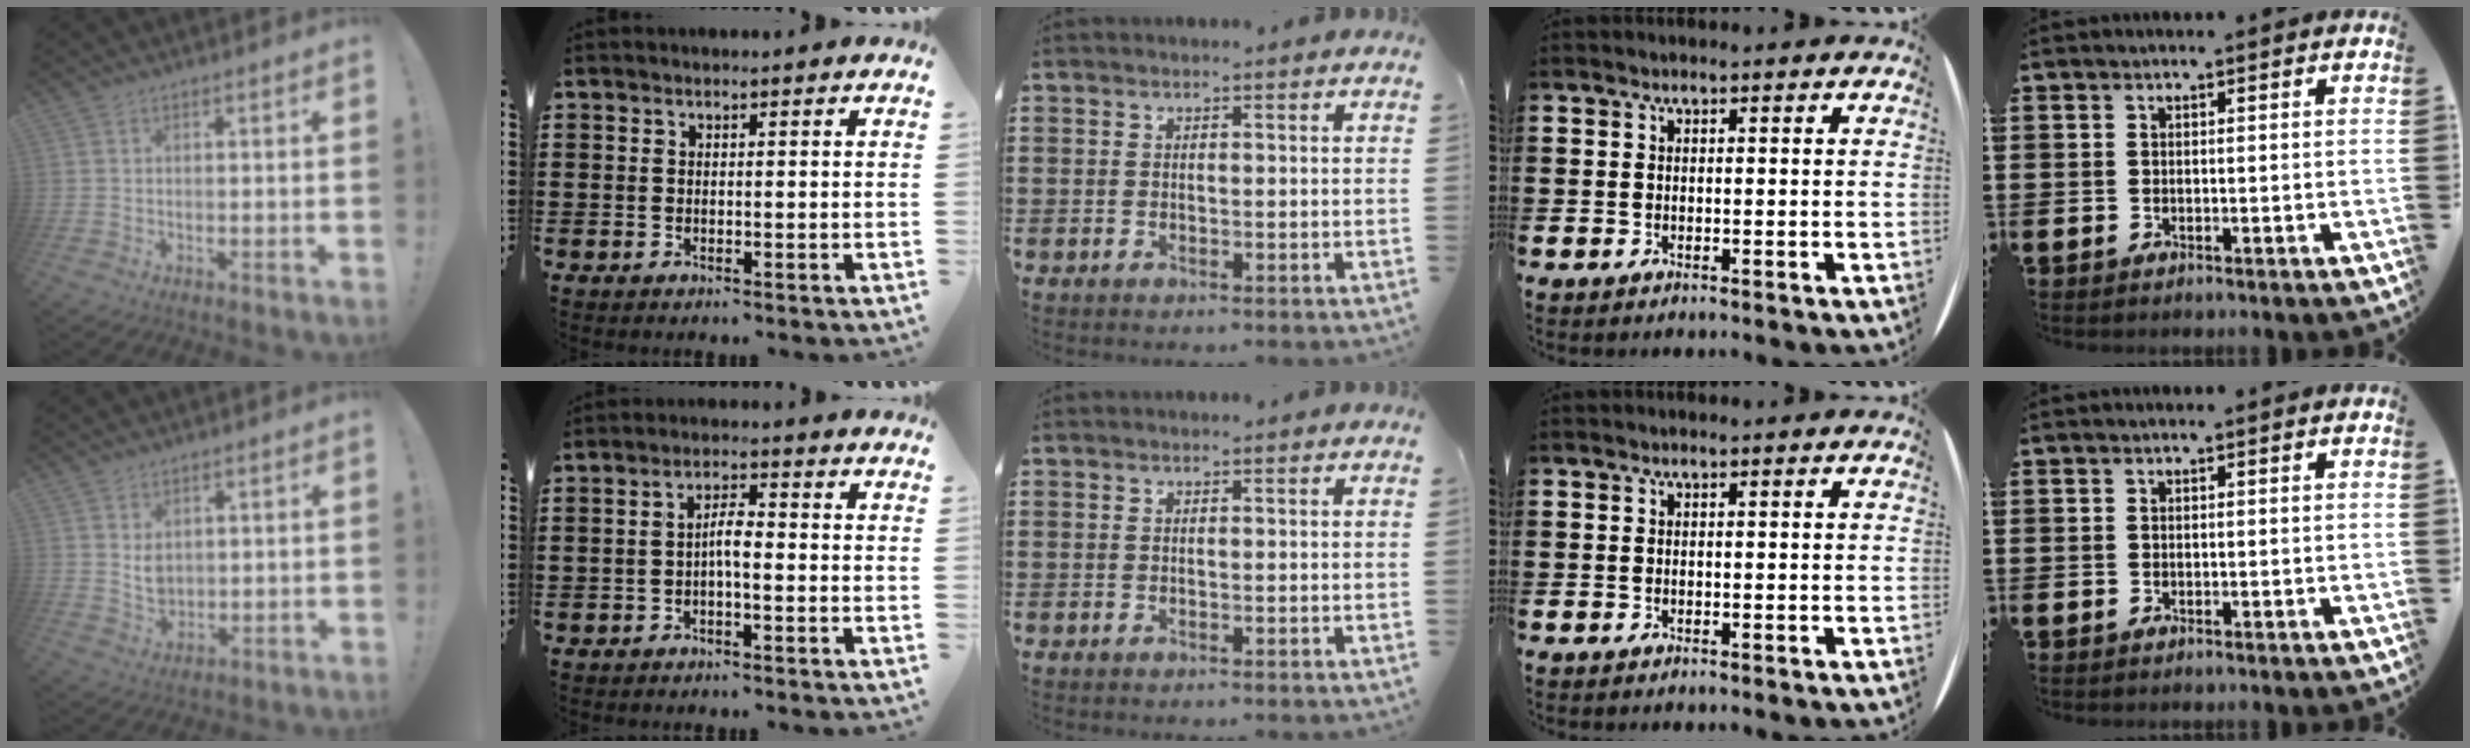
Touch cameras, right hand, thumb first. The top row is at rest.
{"thumb": {"total": 4.8, "force": [2.2, 3.8, 2.0], "torque": [-0.022, -0.015, 0.042]}, "index": {"total": 3.0, "force": [-1.0, 0.5, 2.8], "torque": [-0.051, 0.003, -0.020]}}